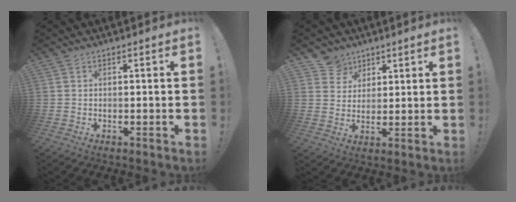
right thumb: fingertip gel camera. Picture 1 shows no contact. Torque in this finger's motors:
{"motor_torque": [-0.36, 0.56, -0.14, 0.14, -0.01]}